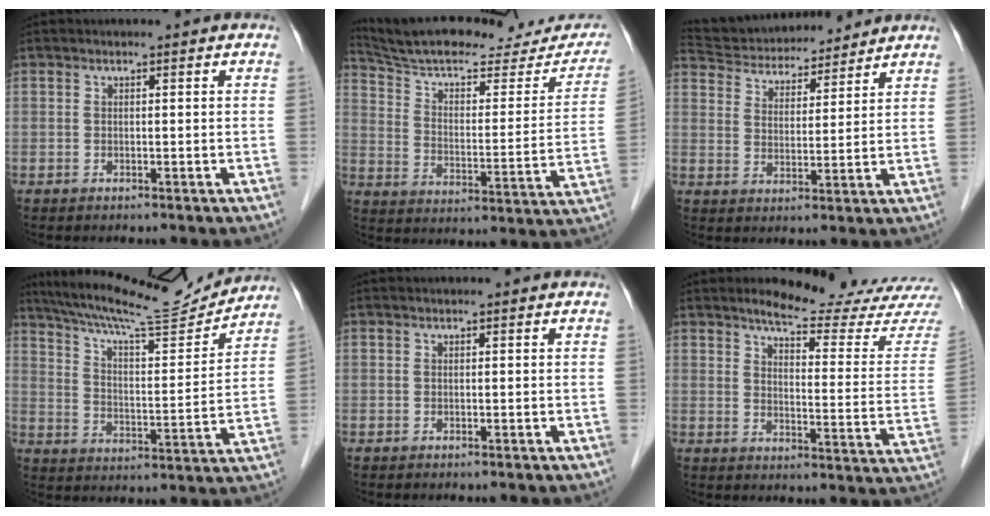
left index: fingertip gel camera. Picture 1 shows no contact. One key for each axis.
{"total": 27.2, "fx": 24.3, "fy": 6.2, "fz": 10.4, "tx": -0.158, "ty": -0.024, "tz": 0.324}
{"total": 14.3, "fx": 13.4, "fy": 3.4, "fz": 3.7, "tx": -0.067, "ty": 0.031, "tz": 0.219}
{"total": 17.6, "fx": 16.5, "fy": 1.0, "fz": 6.0, "tx": -0.112, "ty": -0.010, "tz": 0.249}
{"total": 0.0}
{"total": 17.5, "fx": 16.5, "fy": 0.3, "fz": 5.9, "tx": -0.077, "ty": -0.098, "tz": 0.188}